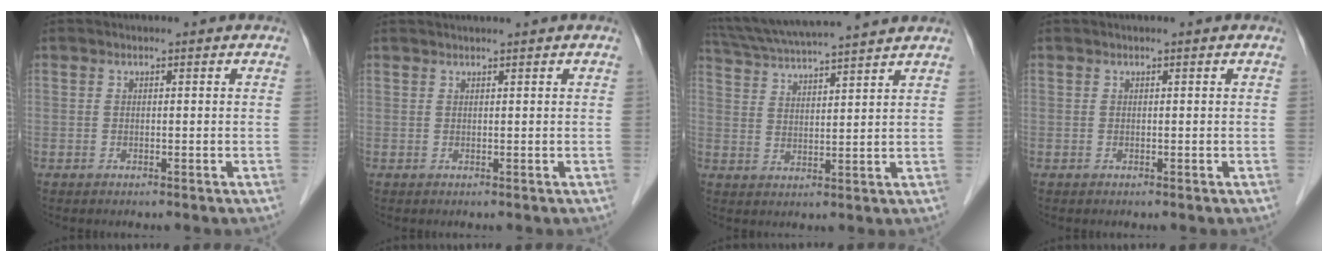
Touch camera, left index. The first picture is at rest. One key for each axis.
{"total": 2.0, "fx": 1.8, "fy": -0.5, "fz": 0.8, "tx": -0.005, "ty": 0.017, "tz": 0.035}
{"total": 15.2, "fx": 13.6, "fy": -0.1, "fz": 6.6, "tx": -0.129, "ty": 0.034, "tz": 0.215}
{"total": 0.0}